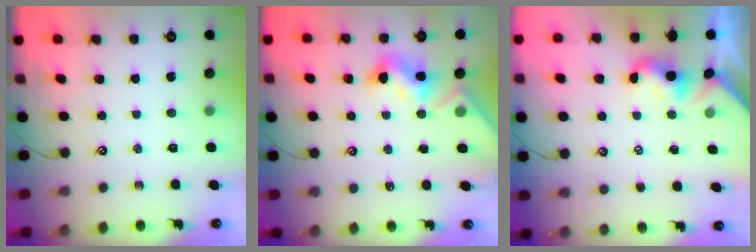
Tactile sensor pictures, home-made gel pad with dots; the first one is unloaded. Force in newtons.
{"total": 5.4, "press": 5.4, "slide": 0.4}
{"total": 2.1, "press": 2.1, "slide": 0.5}